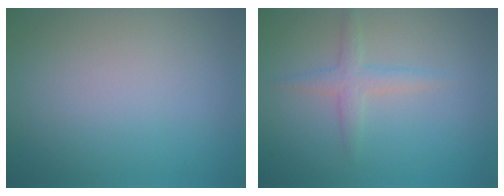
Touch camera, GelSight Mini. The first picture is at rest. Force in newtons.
{"total": 2.0, "press": 2.0, "slide": 0.2}